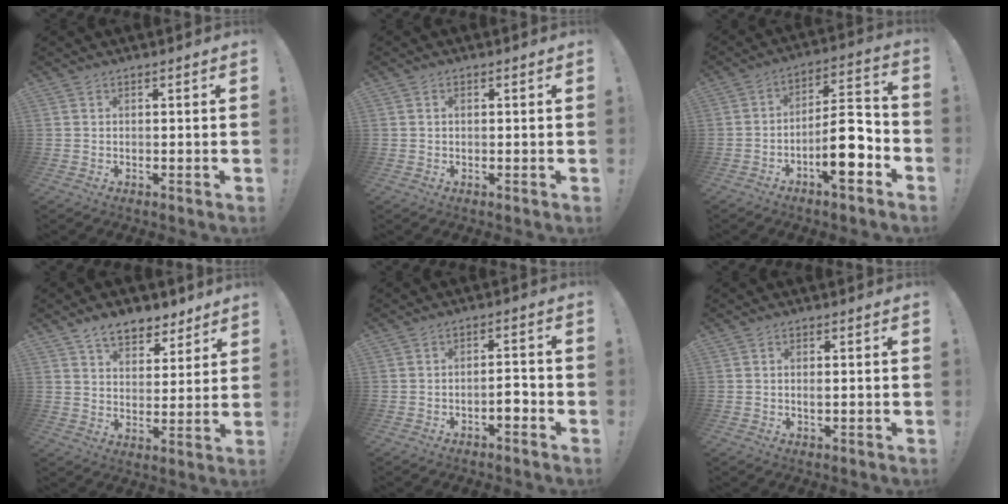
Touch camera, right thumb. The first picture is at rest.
{"total": 0.8, "force": [0.3, 0.5, 0.6], "torque": [-0.018, 0.005, 0.005]}
{"total": 13.5, "force": [-5.6, 4.1, 11.6], "torque": [-0.173, 0.030, -0.092]}
{"total": 9.5, "force": [6.9, 5.1, 4.0], "torque": [-0.053, -0.043, 0.128]}
{"total": 4.2, "force": [-2.0, 1.4, 3.4], "torque": [-0.044, 0.007, -0.035]}
{"total": 1.0, "force": [0.3, 0.3, 0.9], "torque": [-0.011, -0.001, 0.002]}